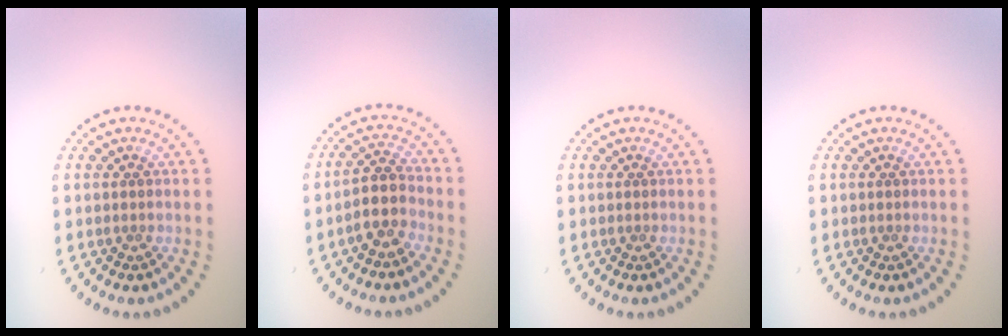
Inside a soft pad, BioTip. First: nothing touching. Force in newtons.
{"total": 3.0, "press": 2.6, "slide": 1.5}
{"total": 0.0}
{"total": 0.0}